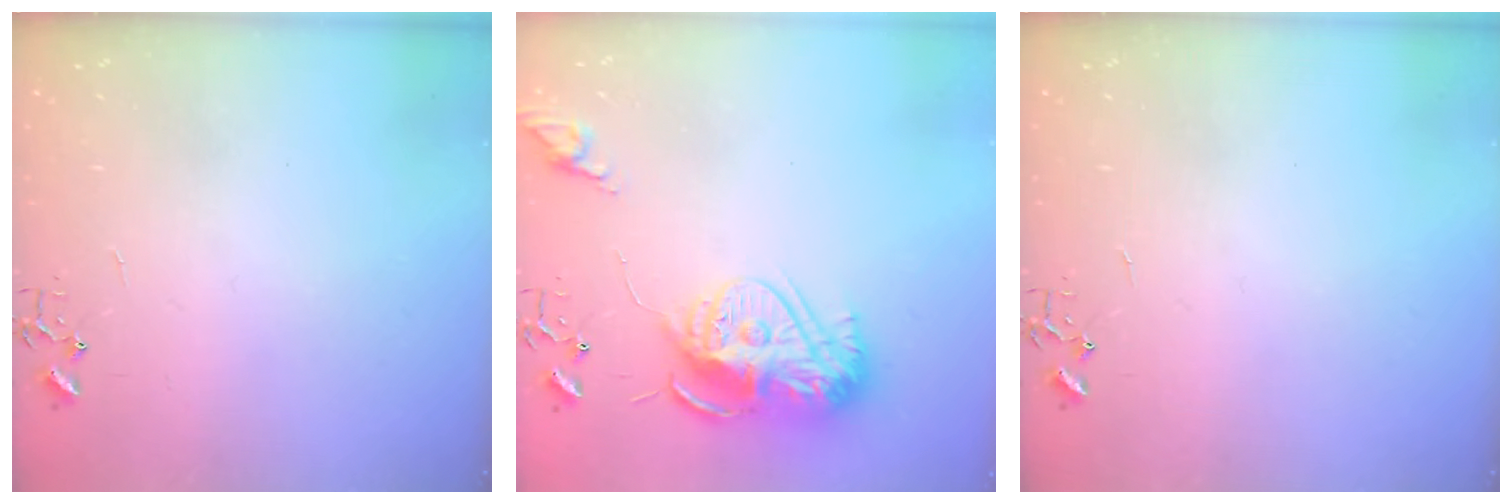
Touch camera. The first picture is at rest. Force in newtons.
{"total": 15.2, "press": 15.2, "slide": 1.4}
{"total": 0.0}